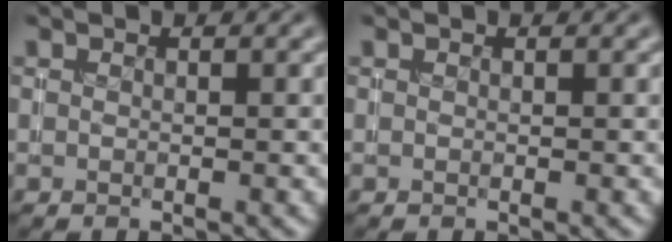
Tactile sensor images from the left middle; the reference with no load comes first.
{"total": 0.0}